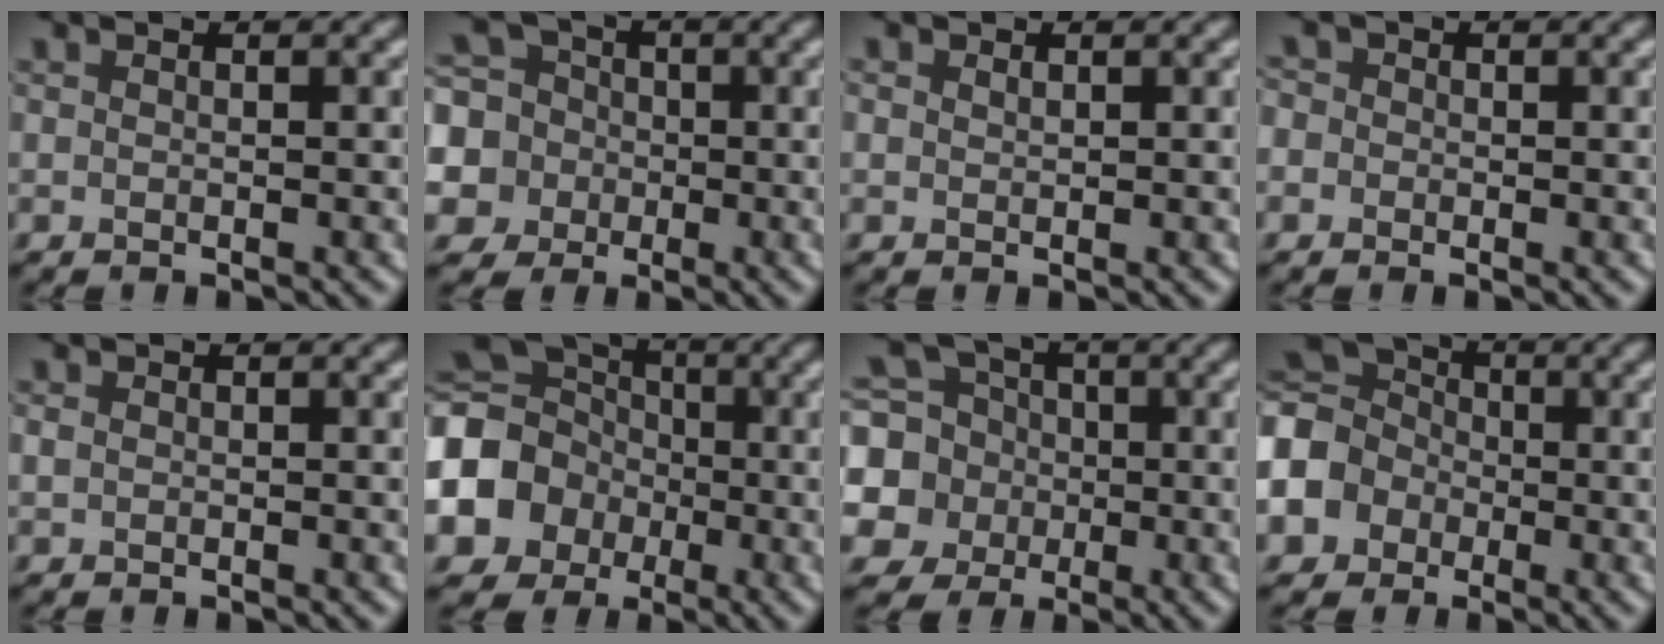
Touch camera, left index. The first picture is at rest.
{"total": 8.4, "force": [0.2, 7.9, 2.8], "torque": [-0.093, 0.031, -0.036]}
{"total": 0.6, "force": [0.2, 0.5, 0.3], "torque": [-0.004, -0.001, 0.004]}
{"total": 2.2, "force": [0.4, 2.0, 0.8], "torque": [-0.001, 0.019, -0.016]}
{"total": 0.7, "force": [0.0, 0.7, 0.2], "torque": [-0.005, 0.002, -0.004]}
{"total": 13.6, "force": [-2.3, 12.1, 5.6], "torque": [-0.147, -0.005, -0.084]}
{"total": 9.8, "force": [0.1, 9.1, 3.4], "torque": [-0.110, 0.024, -0.033]}
{"total": 10.6, "force": [-2.1, 9.2, 4.8], "torque": [-0.130, 0.003, -0.073]}